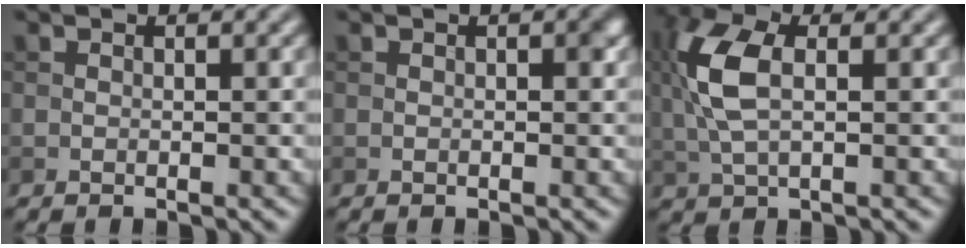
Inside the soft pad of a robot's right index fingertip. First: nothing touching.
{"total": 0.9, "force": [0.2, 0.4, 0.8], "torque": [-0.006, -0.001, 0.004]}
{"total": 5.8, "force": [0.9, 3.0, 4.9], "torque": [-0.123, 0.008, 0.016]}